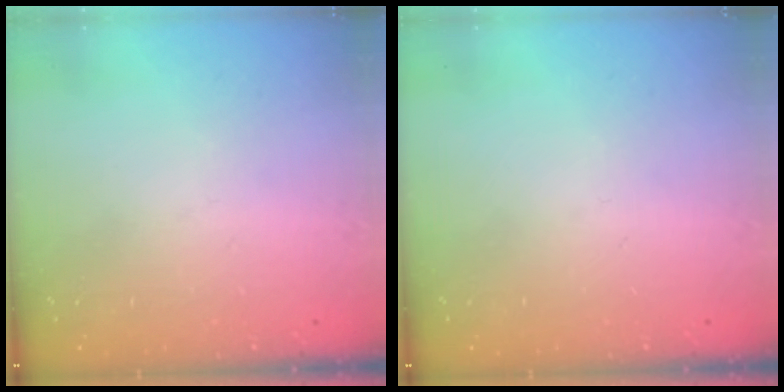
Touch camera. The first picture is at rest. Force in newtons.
{"total": 0.0}